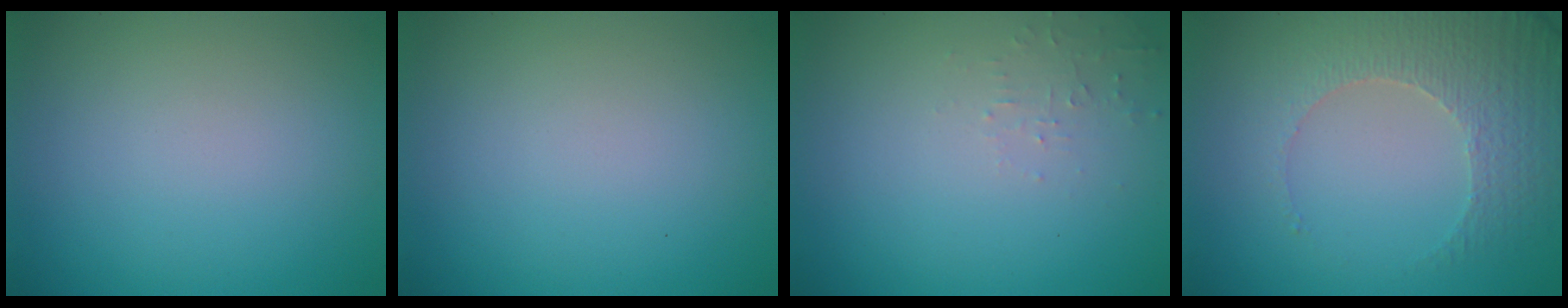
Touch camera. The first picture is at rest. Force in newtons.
{"total": 0.0}
{"total": 1.2, "press": 1.2, "slide": 0.3}
{"total": 3.9, "press": 3.3, "slide": 2.1}